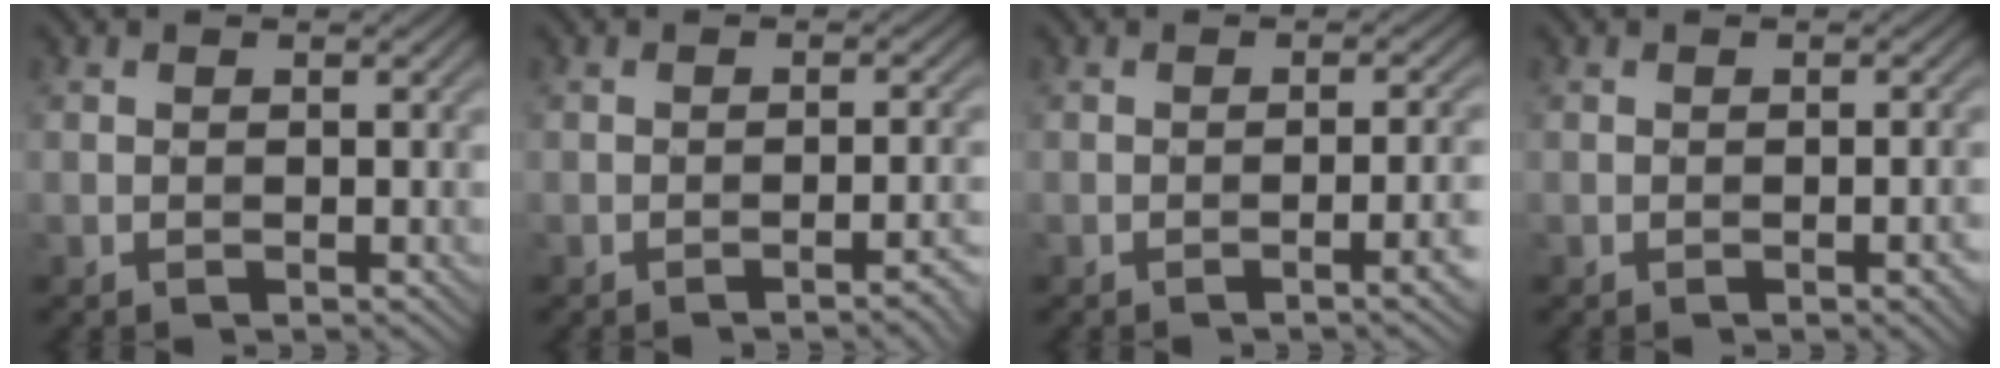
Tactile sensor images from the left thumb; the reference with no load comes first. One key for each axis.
{"total": 3.0, "fx": -1.6, "fy": 0.6, "fz": 2.5, "tx": -0.028, "ty": 0.013, "tz": -0.028}
{"total": 4.4, "fx": -1.6, "fy": 0.9, "fz": 4.0, "tx": -0.049, "ty": 0.011, "tz": -0.026}
{"total": 2.4, "fx": -0.9, "fy": 0.4, "fz": 2.2, "tx": -0.029, "ty": 0.004, "tz": -0.013}